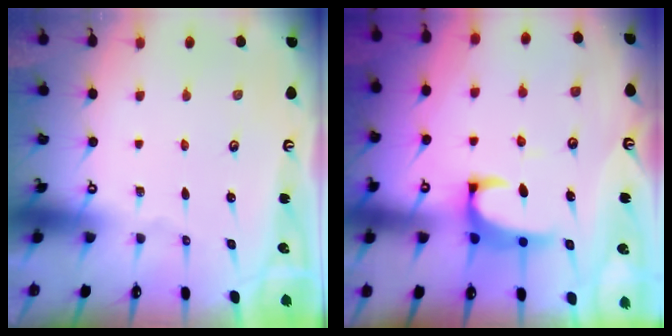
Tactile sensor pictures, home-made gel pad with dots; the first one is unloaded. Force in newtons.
{"total": 2.4, "press": 2.3, "slide": 0.9}